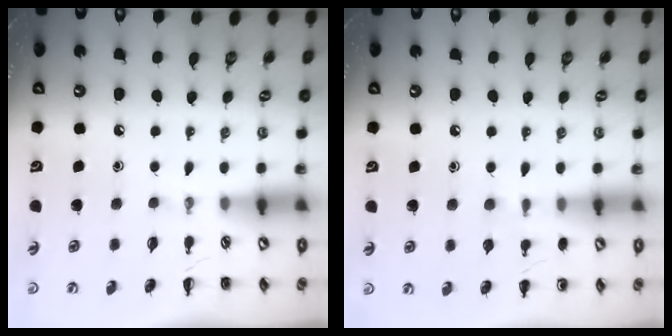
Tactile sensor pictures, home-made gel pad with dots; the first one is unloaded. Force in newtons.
{"total": 5.9, "press": 5.6, "slide": 1.8}